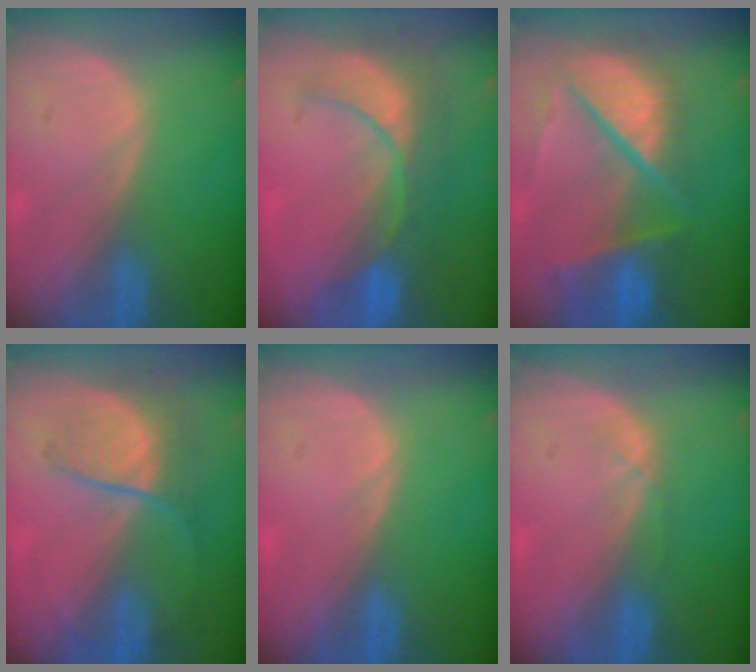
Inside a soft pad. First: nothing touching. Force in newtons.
{"total": 8.6, "press": 7.7, "slide": 3.7}
{"total": 10.9, "press": 9.0, "slide": 6.2}
{"total": 6.6, "press": 6.2, "slide": 2.3}
{"total": 0.0}
{"total": 1.1, "press": 1.1, "slide": 0.2}